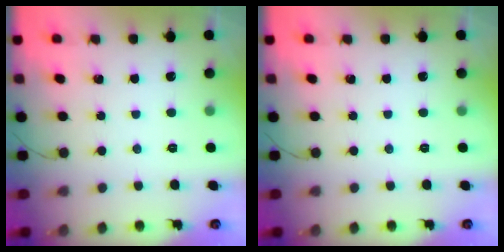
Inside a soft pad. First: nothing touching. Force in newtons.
{"total": 0.0}